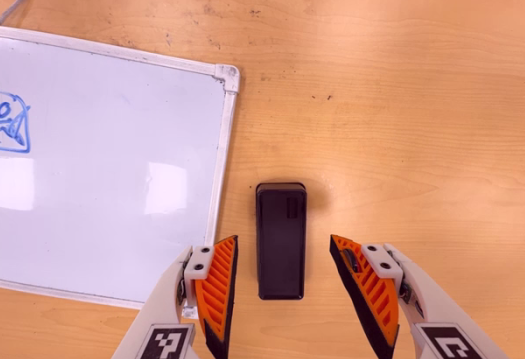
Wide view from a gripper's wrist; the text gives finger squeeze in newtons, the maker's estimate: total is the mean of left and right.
{"total": 0.0}